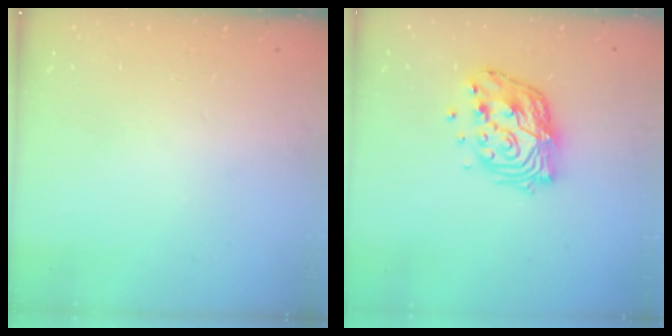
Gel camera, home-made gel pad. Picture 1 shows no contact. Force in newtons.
{"total": 14.3, "press": 14.2, "slide": 1.2}